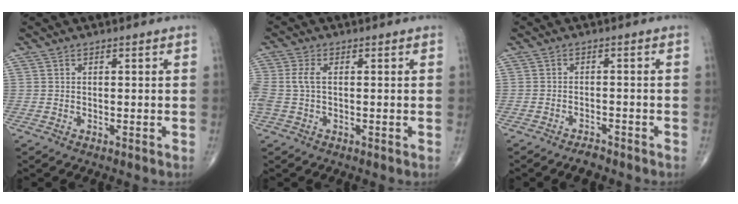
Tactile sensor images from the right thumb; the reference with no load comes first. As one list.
[{"total": 4.4, "force": [0.0, 2.4, 3.7], "torque": [-0.116, 0.010, -0.001]}, {"total": 2.4, "force": [-2.1, 0.8, 1.0], "torque": [-0.022, 0.009, -0.035]}]